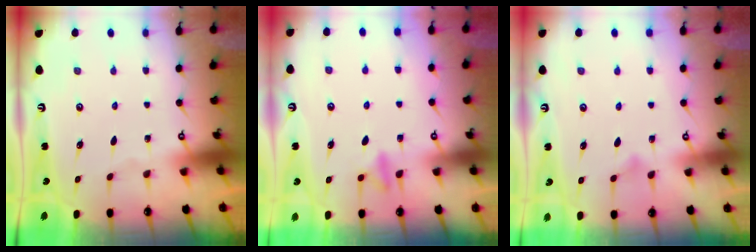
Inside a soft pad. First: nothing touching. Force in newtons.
{"total": 9.0, "press": 8.9, "slide": 1.3}
{"total": 5.4, "press": 5.3, "slide": 0.5}